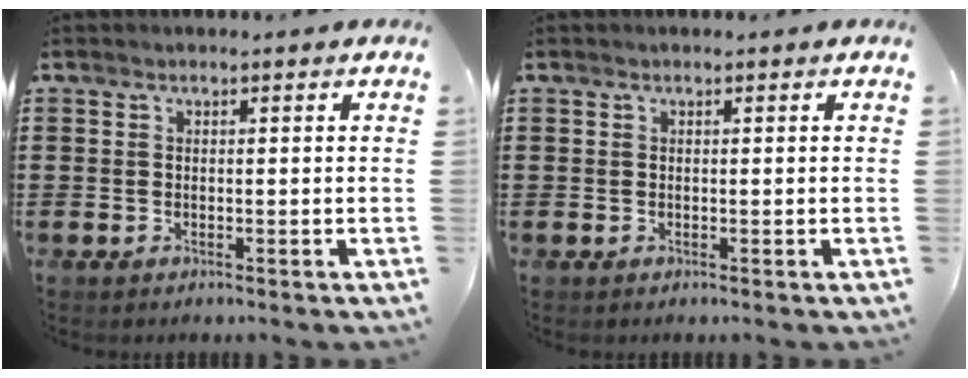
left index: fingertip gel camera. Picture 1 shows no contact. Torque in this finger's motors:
{"motor_torque": [-0.08, -0.07, -0.12, -0.07]}